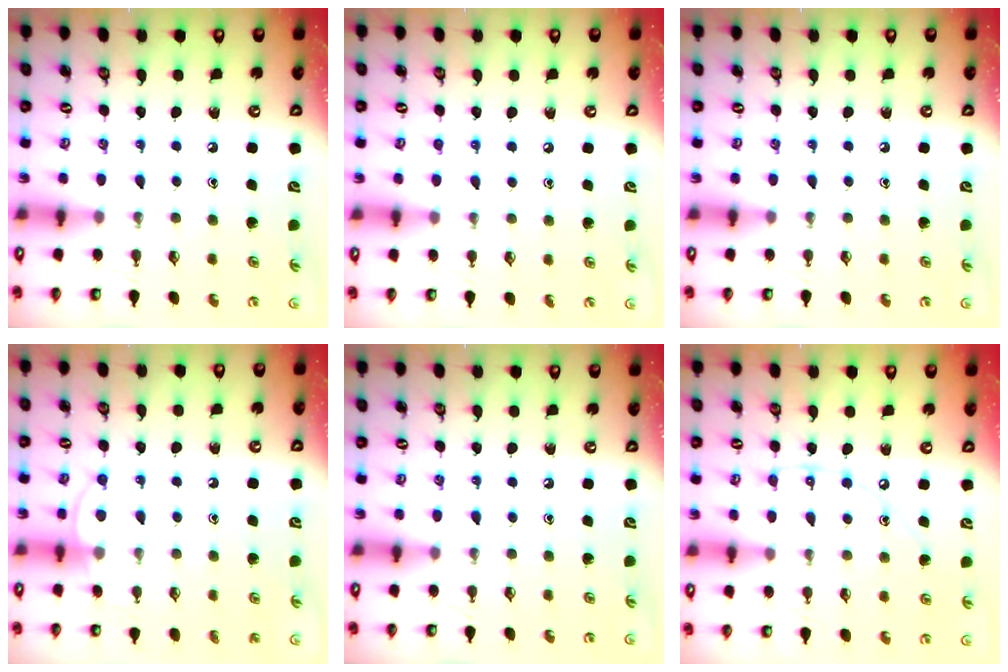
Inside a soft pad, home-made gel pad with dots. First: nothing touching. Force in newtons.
{"total": 2.3, "press": 2.3, "slide": 0.3}
{"total": 0.0}
{"total": 5.7, "press": 5.7, "slide": 0.6}
{"total": 0.0}
{"total": 8.7, "press": 8.6, "slide": 0.8}